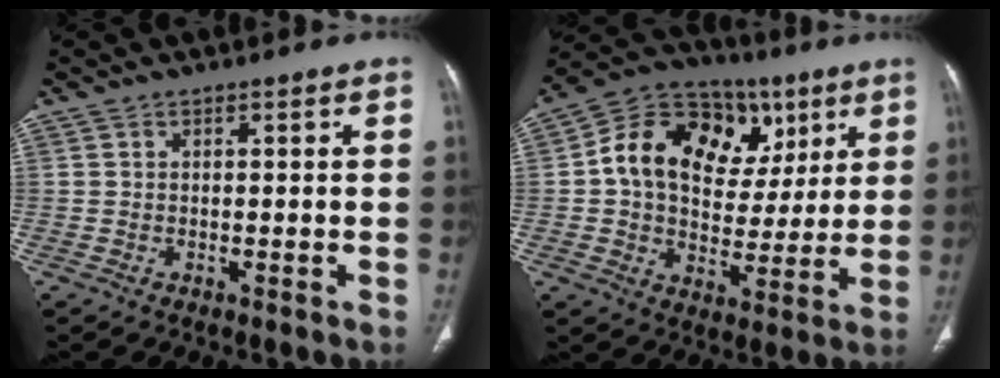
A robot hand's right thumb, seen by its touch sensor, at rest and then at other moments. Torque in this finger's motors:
{"motor_torque": [1.79, 2.01, 0.57, -0.44, 0.25]}